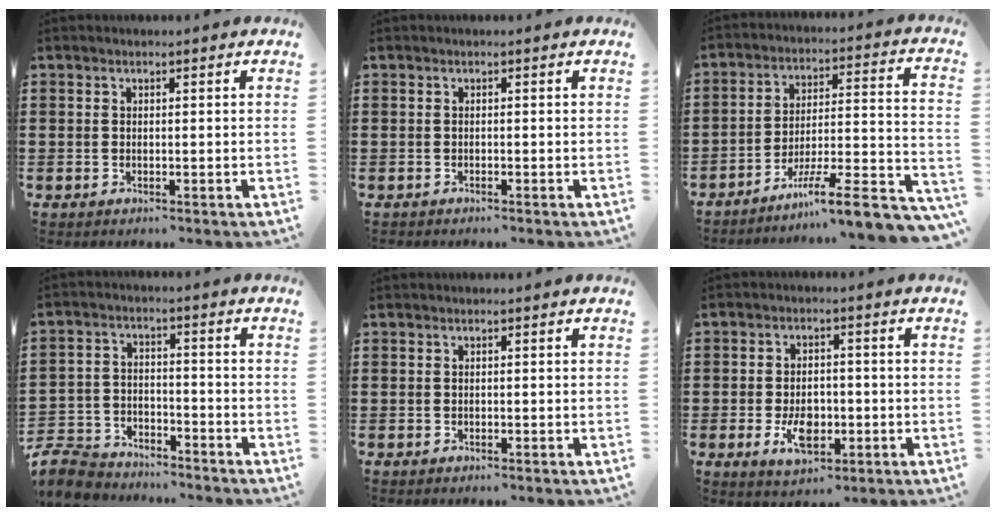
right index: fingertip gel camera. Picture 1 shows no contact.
{"total": 0.6, "force": [-0.5, 0.0, -0.2], "torque": [0.004, 0.001, -0.012]}
{"total": 9.3, "force": [-7.2, 0.6, 5.8], "torque": [-0.083, 0.004, -0.141]}
{"total": 6.7, "force": [-6.5, 1.6, 0.5], "torque": [-0.030, 0.011, -0.135]}
{"total": 0.0}
{"total": 5.1, "force": [-1.8, 3.0, 3.8], "torque": [-0.069, 0.000, -0.035]}